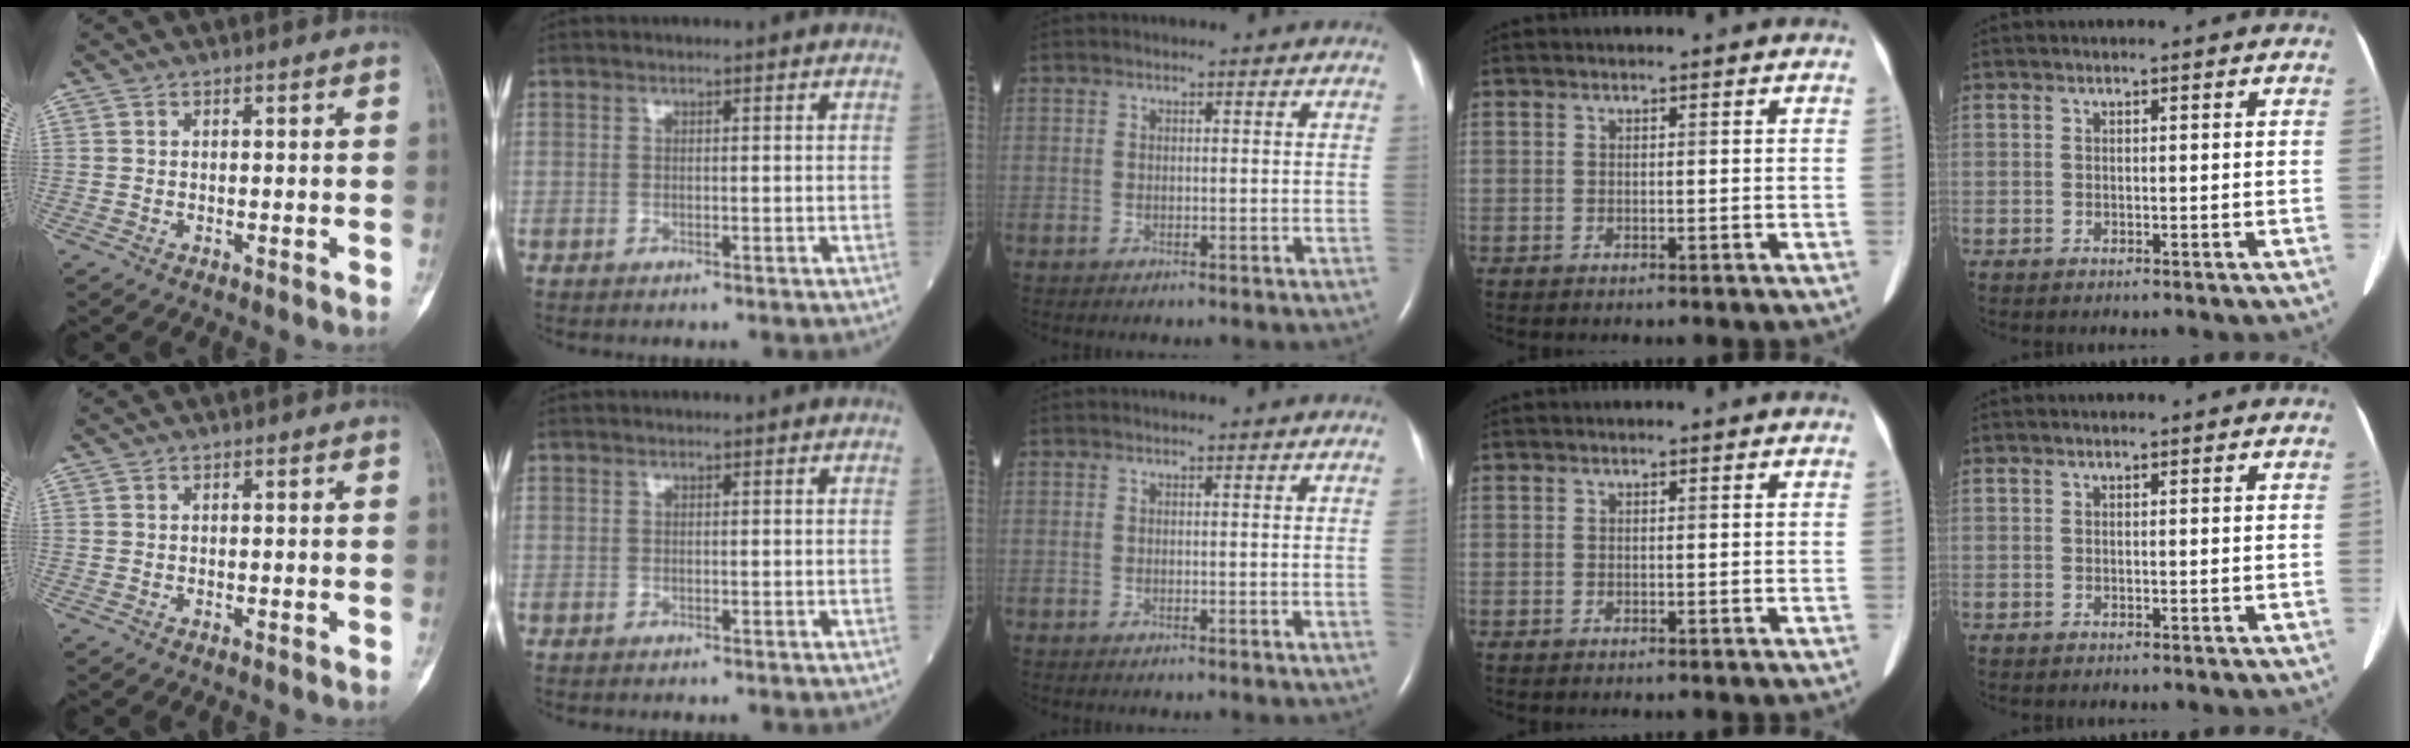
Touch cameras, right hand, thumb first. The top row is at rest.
{"middle": {"total": 0.6, "force": [0.0, -0.3, 0.5], "torque": [-0.007, -0.001, -0.001]}}